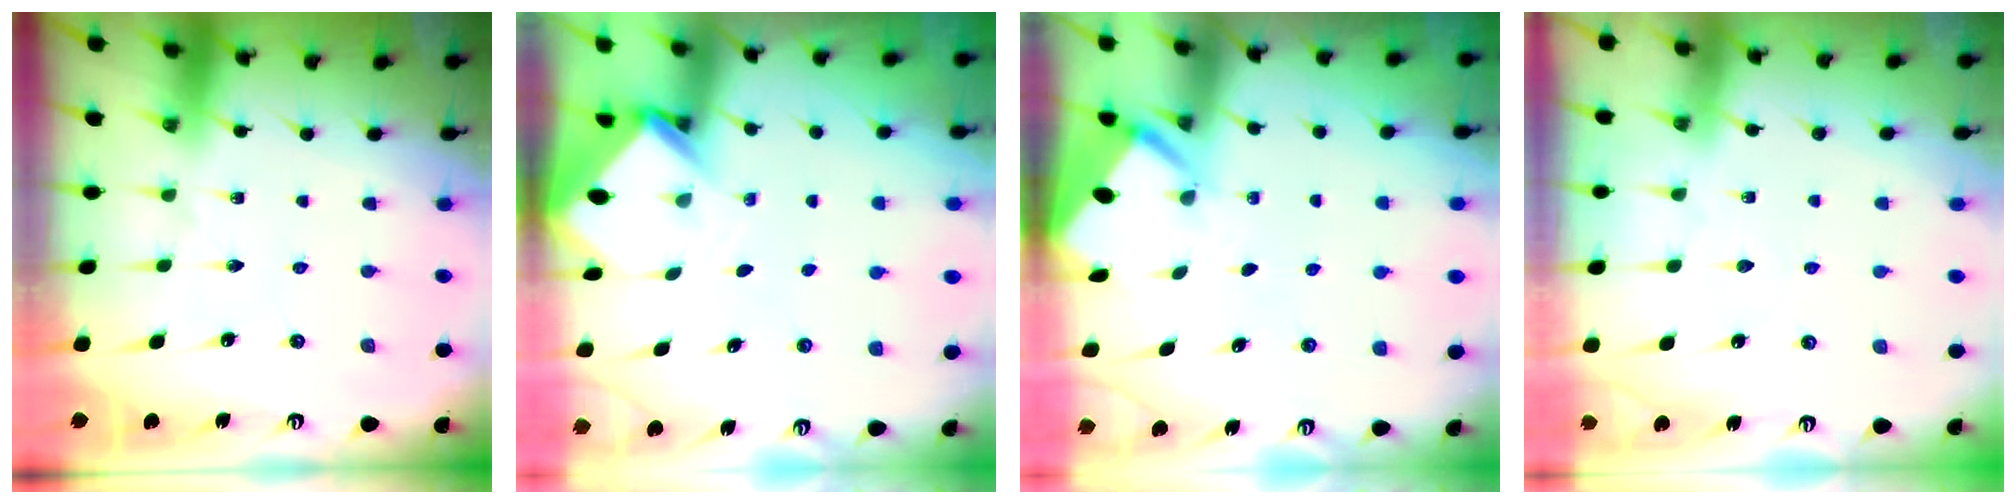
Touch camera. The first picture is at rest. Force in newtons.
{"total": 2.9, "press": 2.9, "slide": 0.2}
{"total": 2.6, "press": 2.6, "slide": 0.0}
{"total": 2.3, "press": 2.3, "slide": 0.4}